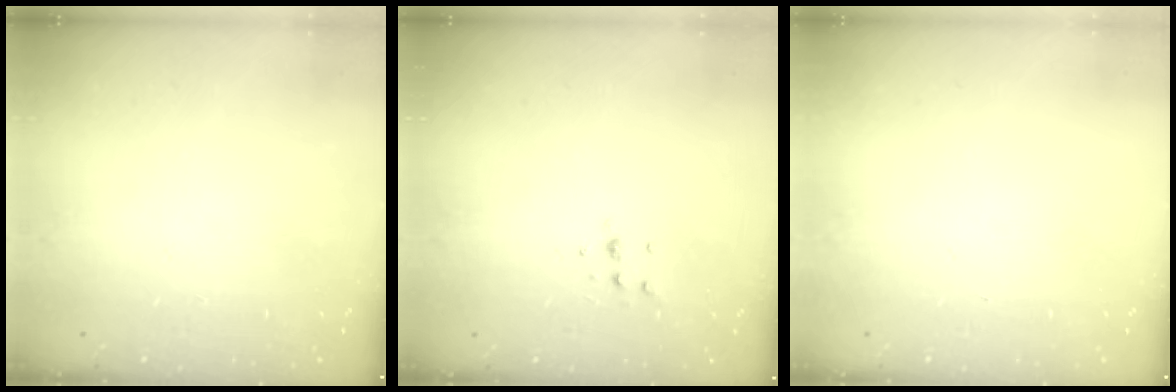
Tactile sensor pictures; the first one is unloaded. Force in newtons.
{"total": 4.5, "press": 4.3, "slide": 1.3}
{"total": 0.0}